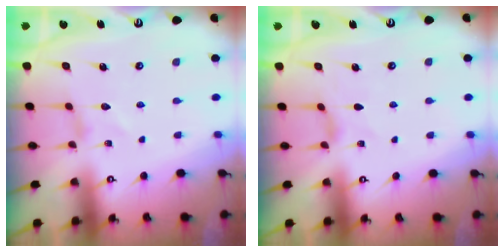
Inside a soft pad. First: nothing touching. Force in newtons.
{"total": 1.3, "press": 1.2, "slide": 0.4}